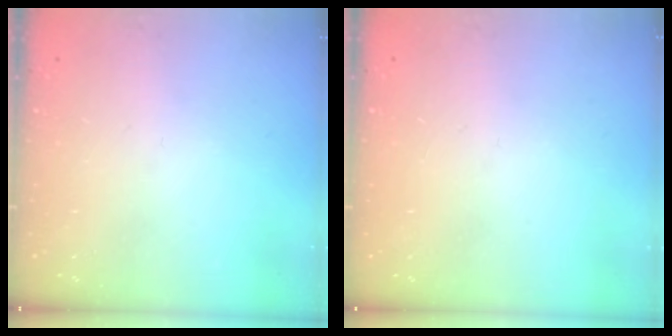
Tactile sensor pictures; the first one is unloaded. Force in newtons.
{"total": 0.0}